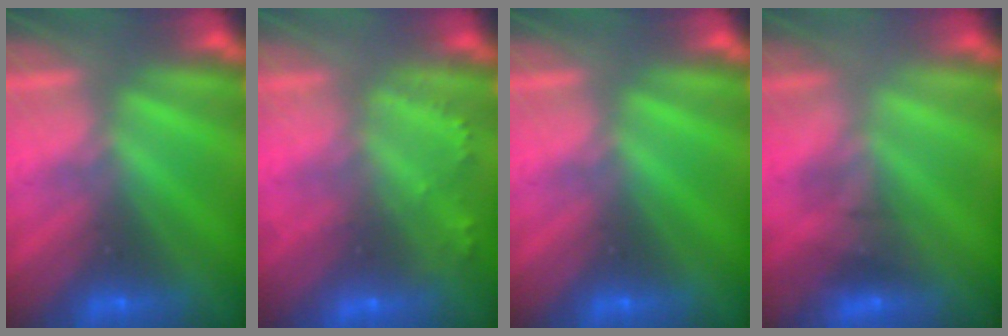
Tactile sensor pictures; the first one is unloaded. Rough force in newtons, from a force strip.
{"total": 2.2}
{"total": 0.0}
{"total": 1.6}